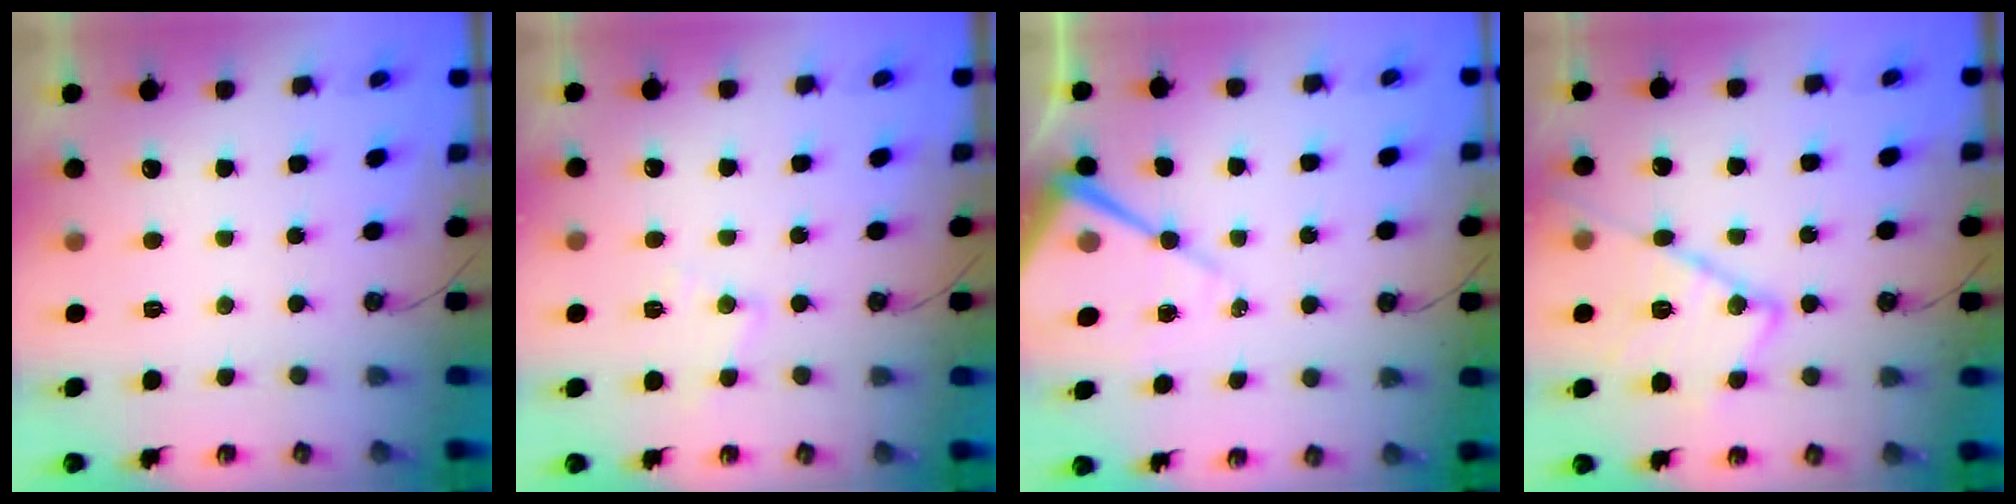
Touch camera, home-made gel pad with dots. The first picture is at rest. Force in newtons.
{"total": 6.6, "press": 6.6, "slide": 0.4}
{"total": 11.4, "press": 11.3, "slide": 1.1}
{"total": 18.5, "press": 18.4, "slide": 1.7}